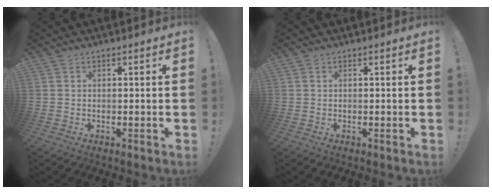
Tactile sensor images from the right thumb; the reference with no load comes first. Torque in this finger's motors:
{"motor_torque": [0.11, 0.02, 0.09, -0.09, 0.05]}